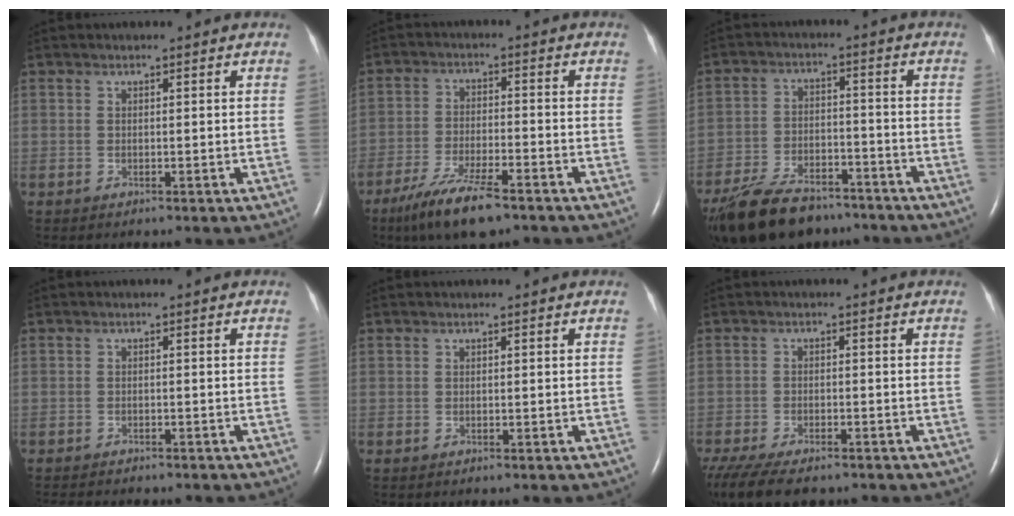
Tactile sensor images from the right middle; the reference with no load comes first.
{"total": 9.5, "force": [-6.7, 1.8, 6.4], "torque": [-0.126, -0.020, -0.118]}
{"total": 15.4, "force": [-12.3, 6.1, 7.0], "torque": [-0.152, -0.009, -0.199]}
{"total": 7.5, "force": [-6.5, 2.1, 3.0], "torque": [-0.040, -0.003, -0.081]}
{"total": 0.0}
{"total": 12.5, "force": [-9.6, 4.4, 6.7], "torque": [-0.142, -0.018, -0.143]}